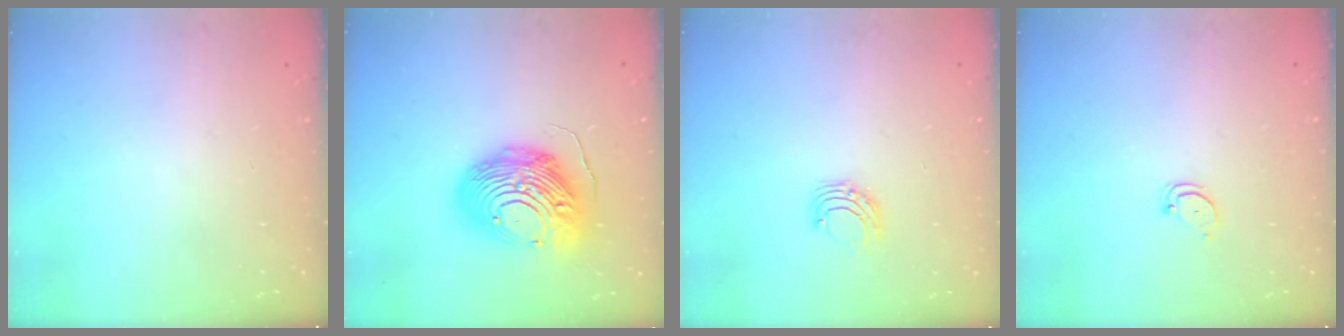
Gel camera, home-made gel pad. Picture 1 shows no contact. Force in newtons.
{"total": 18.1, "press": 18.0, "slide": 1.6}
{"total": 5.4, "press": 5.4, "slide": 0.6}
{"total": 2.3, "press": 2.3, "slide": 0.2}